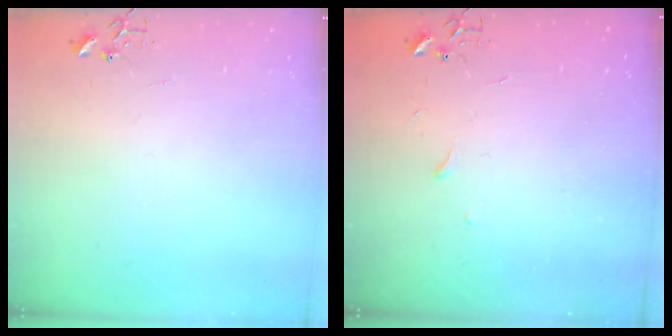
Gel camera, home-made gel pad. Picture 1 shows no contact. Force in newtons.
{"total": 3.3, "press": 3.3, "slide": 0.5}